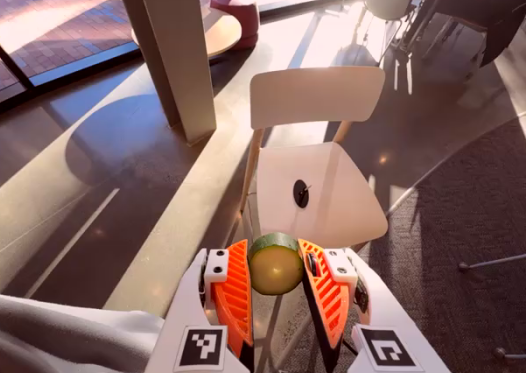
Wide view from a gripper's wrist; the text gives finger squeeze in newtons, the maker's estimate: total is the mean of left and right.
{"total": 11.3, "left": 11.8, "right": 10.9}